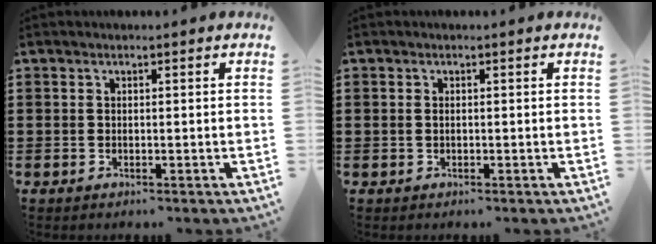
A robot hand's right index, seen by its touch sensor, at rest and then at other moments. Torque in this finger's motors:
{"motor_torque": [-0.12, 0.55, 0.00, 0.00]}